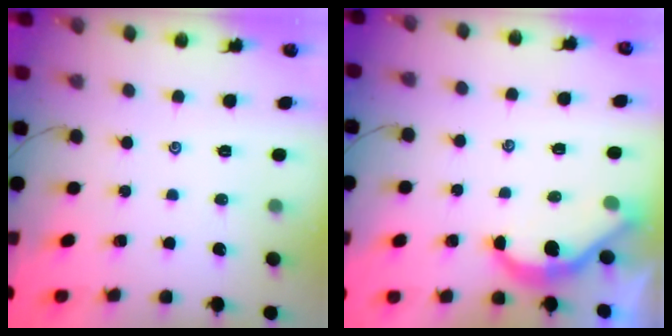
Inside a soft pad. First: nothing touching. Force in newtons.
{"total": 5.3, "press": 5.3, "slide": 0.2}